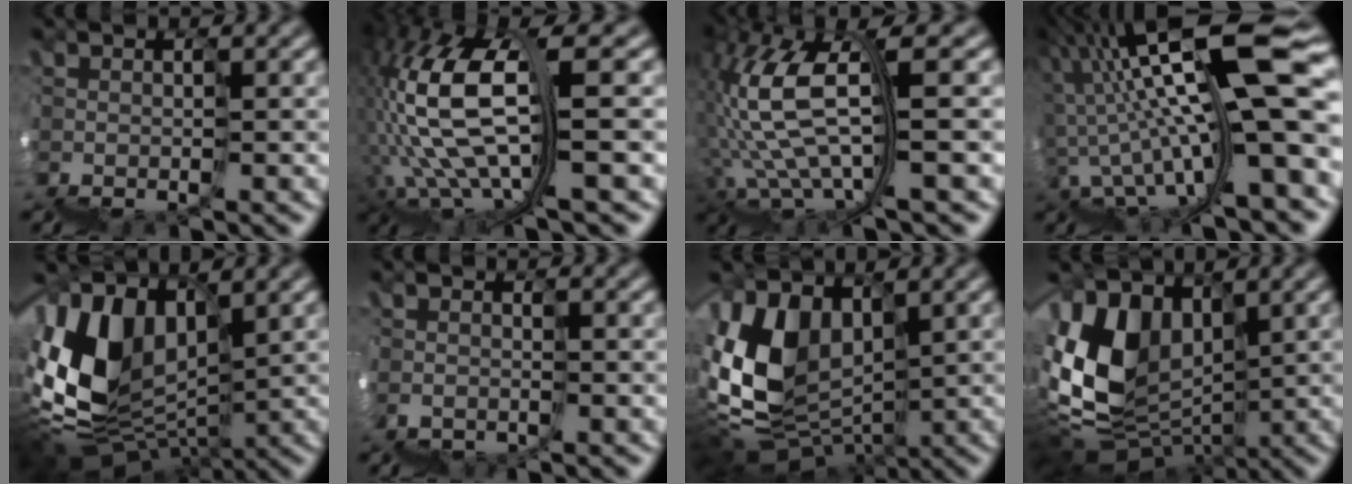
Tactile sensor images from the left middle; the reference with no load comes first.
{"total": 8.5, "force": [2.6, 3.0, 7.4], "torque": [-0.166, 0.027, 0.042]}
{"total": 5.8, "force": [1.7, 1.8, 5.3], "torque": [-0.122, 0.027, 0.019]}
{"total": 13.1, "force": [2.3, 2.6, 12.7], "torque": [-0.194, 0.037, 0.034]}
{"total": 7.9, "force": [4.7, 4.9, 4.1], "torque": [-0.106, 0.028, 0.082]}
{"total": 1.8, "force": [-1.0, 1.5, -0.1], "torque": [0.005, 0.007, -0.012]}
{"total": 6.0, "force": [3.3, 4.0, 3.0], "torque": [-0.089, 0.017, 0.058]}
{"total": 6.1, "force": [3.7, 4.2, 2.5], "torque": [-0.067, 0.019, 0.064]}